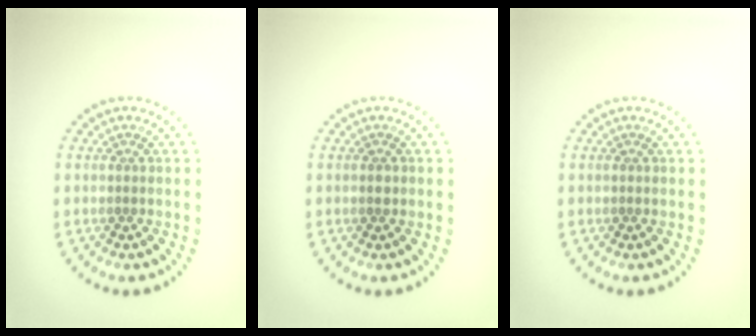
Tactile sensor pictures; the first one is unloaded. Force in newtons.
{"total": 0.7, "press": 0.7, "slide": 0.1}
{"total": 0.0}